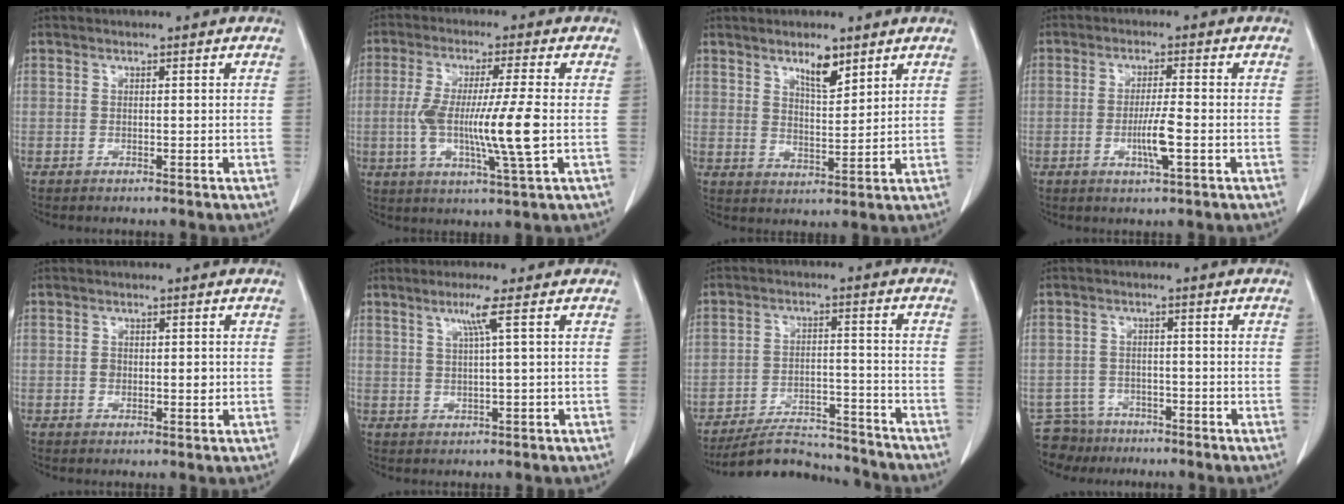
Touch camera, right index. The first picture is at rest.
{"total": 12.1, "force": [-1.4, 0.2, 12.0], "torque": [-0.230, -0.008, -0.027]}
{"total": 5.5, "force": [3.7, 1.7, 3.7], "torque": [-0.066, -0.005, 0.066]}
{"total": 5.2, "force": [-1.5, 0.2, 5.0], "torque": [-0.095, -0.008, -0.027]}
{"total": 3.1, "force": [-0.1, 1.8, 2.4], "torque": [-0.042, 0.002, 0.002]}
{"total": 3.6, "force": [1.6, -0.9, 3.2], "torque": [-0.064, -0.005, 0.031]}
{"total": 11.9, "force": [-11.5, 2.7, 1.7], "torque": [-0.016, 0.018, -0.176]}
{"total": 5.7, "force": [-4.5, 3.5, -0.7], "torque": [0.017, 0.005, -0.078]}